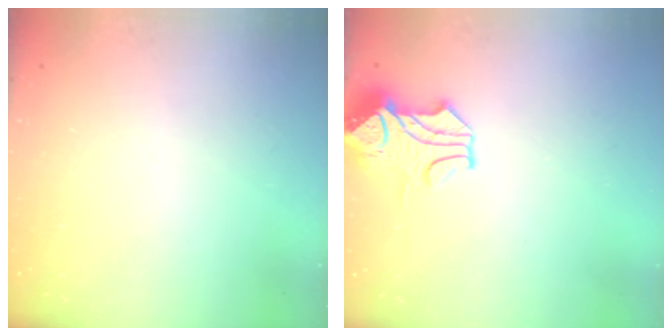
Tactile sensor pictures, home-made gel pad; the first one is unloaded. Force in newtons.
{"total": 1.6, "press": 0.9, "slide": 1.3}